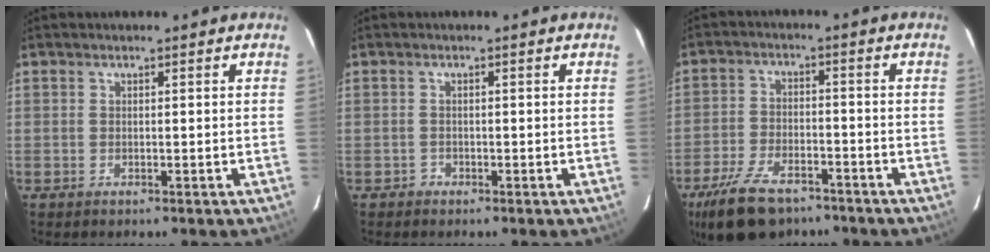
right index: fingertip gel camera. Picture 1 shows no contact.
{"total": 1.1, "force": [-0.7, 0.9, -0.2], "torque": [0.002, 0.006, -0.012]}
{"total": 13.5, "force": [-9.5, 6.6, 7.0], "torque": [-0.165, -0.009, -0.164]}